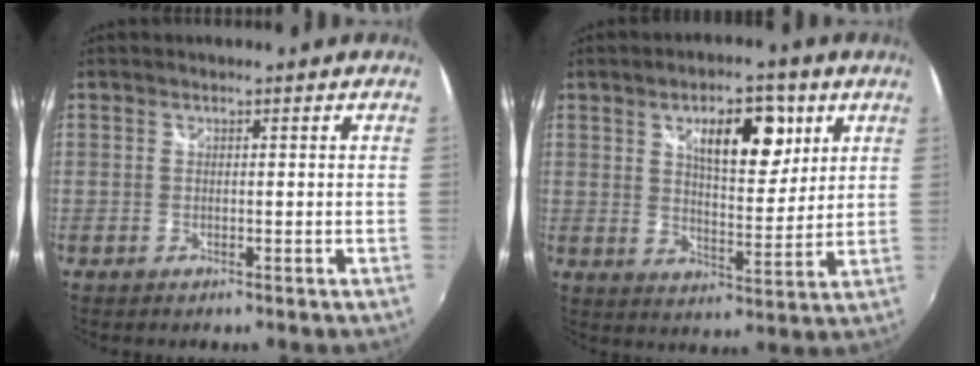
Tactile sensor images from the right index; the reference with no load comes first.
{"total": 11.4, "force": [5.1, 5.0, 8.9], "torque": [-0.129, 0.006, 0.079]}